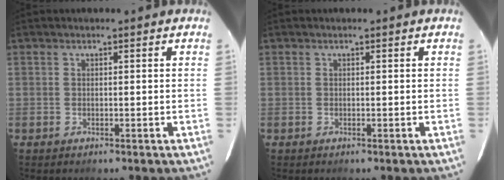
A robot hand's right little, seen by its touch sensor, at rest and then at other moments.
{"total": 0.0}